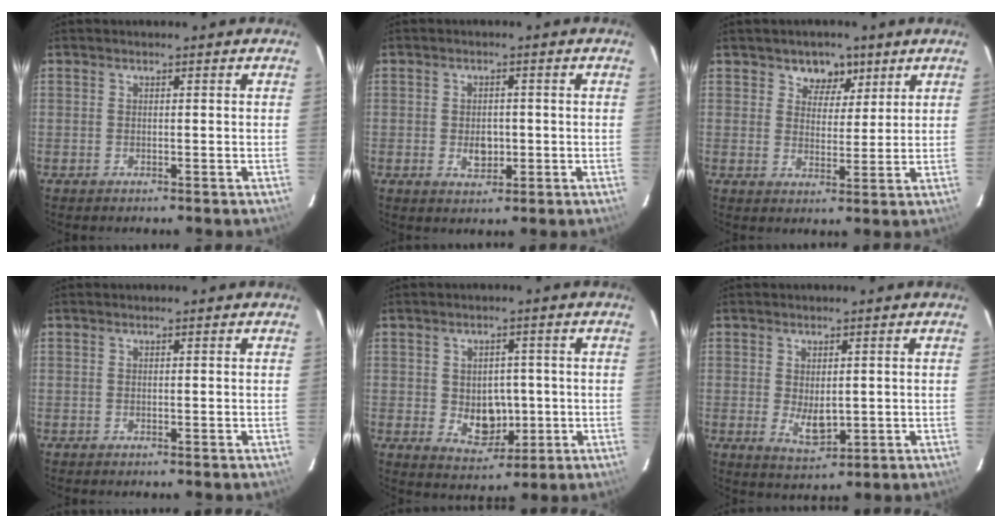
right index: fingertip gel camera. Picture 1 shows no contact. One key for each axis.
{"total": 4.0, "fx": -0.8, "fy": 2.8, "fz": 2.7, "tx": -0.046, "ty": -0.001, "tz": -0.009}
{"total": 5.5, "fx": 3.3, "fy": 4.1, "fz": 1.6, "tx": -0.013, "ty": -0.004, "tz": 0.051}
{"total": 0.0}
{"total": 7.1, "fx": -0.7, "fy": 5.7, "fz": 4.3, "tx": -0.076, "ty": -0.003, "tz": 0.007}
{"total": 5.1, "fx": -0.2, "fy": 2.9, "fz": 4.2, "tx": -0.069, "ty": -0.013, "tz": 0.005}